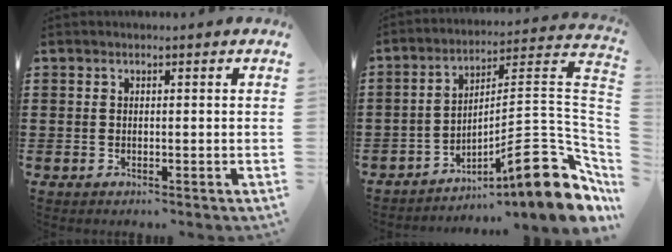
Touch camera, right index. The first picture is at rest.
{"total": 13.4, "force": [-6.6, 2.9, 11.3], "torque": [-0.148, -0.008, -0.115]}